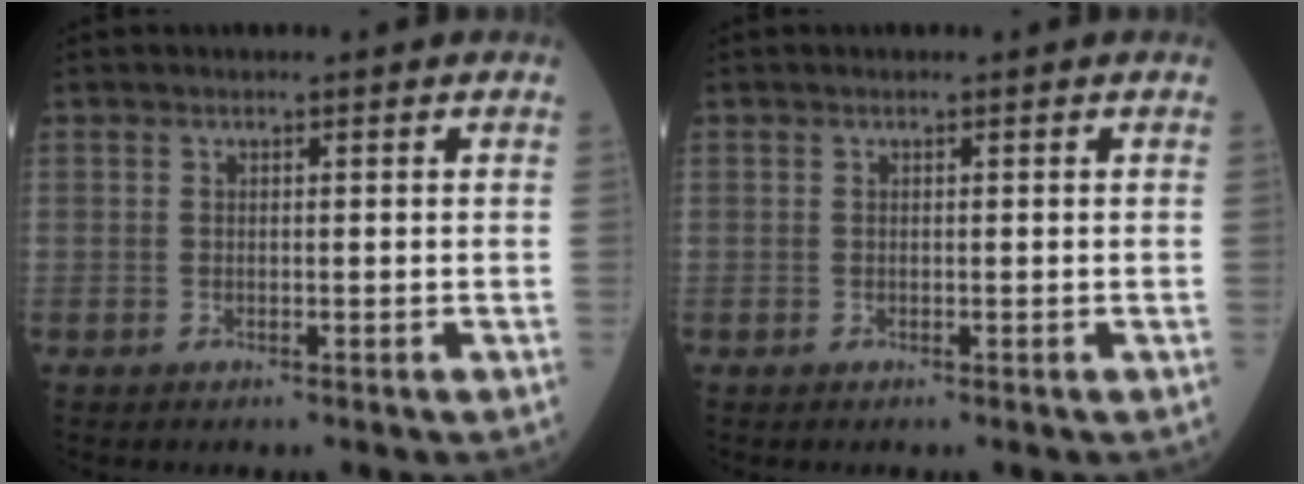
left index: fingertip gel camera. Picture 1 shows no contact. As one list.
[{"total": 0.0}]